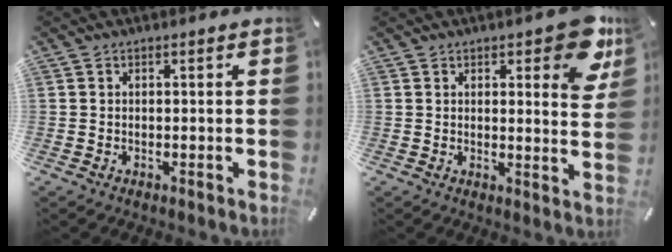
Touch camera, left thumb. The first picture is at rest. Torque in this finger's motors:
{"motor_torque": [0.20, 0.21, 0.26, 0.09, 0.03]}